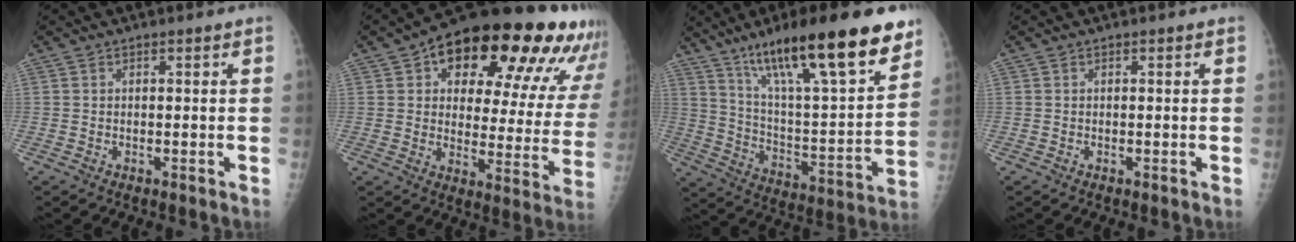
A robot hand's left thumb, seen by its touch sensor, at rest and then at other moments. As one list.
[{"total": 28.0, "force": [14.8, 11.6, 20.7], "torque": [-0.252, -0.012, 0.201]}, {"total": 26.8, "force": [17.2, 5.9, 19.7], "torque": [-0.290, -0.053, 0.282]}, {"total": 0.0}]